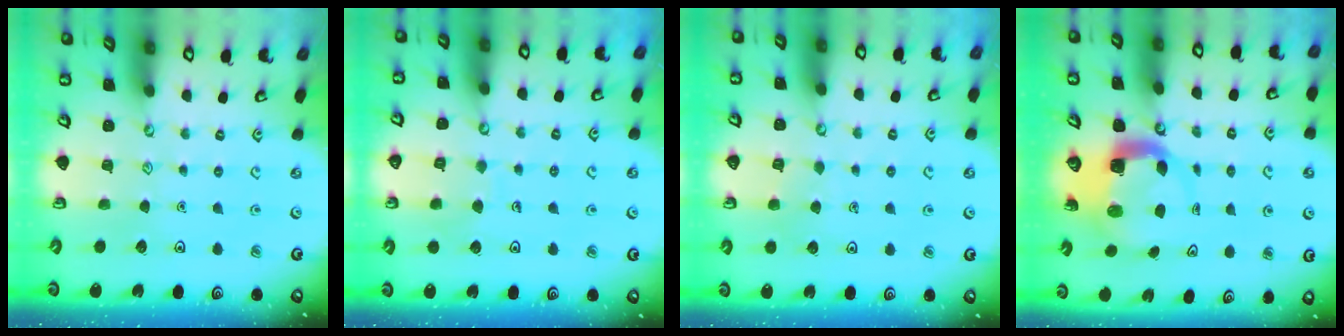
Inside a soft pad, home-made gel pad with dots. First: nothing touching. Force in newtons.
{"total": 6.2, "press": 6.1, "slide": 0.6}
{"total": 4.2, "press": 4.2, "slide": 0.3}
{"total": 4.0, "press": 4.0, "slide": 0.3}